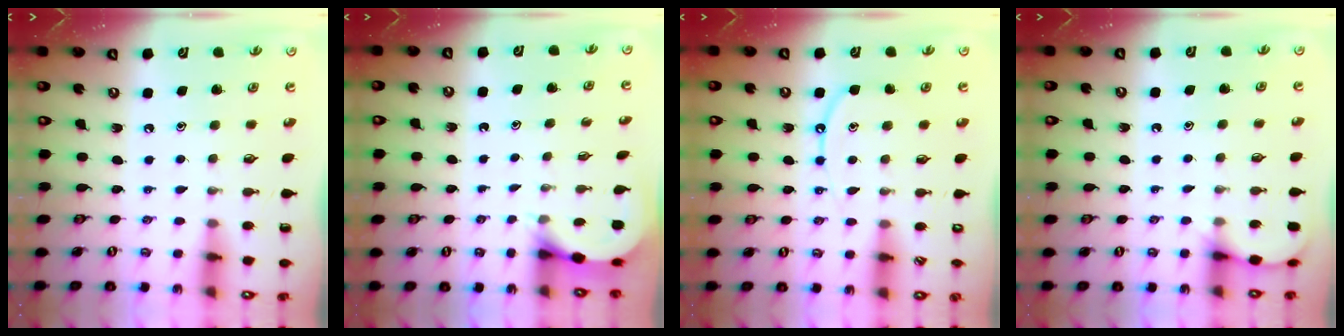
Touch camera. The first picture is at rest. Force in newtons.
{"total": 3.0, "press": 3.0, "slide": 0.2}
{"total": 8.8, "press": 8.8, "slide": 0.6}
{"total": 4.2, "press": 4.2, "slide": 0.4}